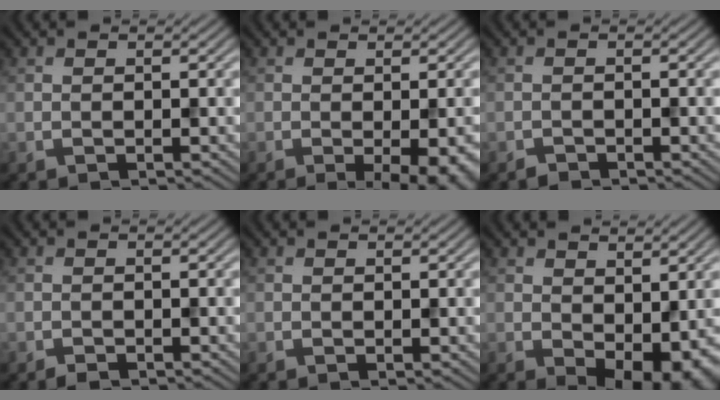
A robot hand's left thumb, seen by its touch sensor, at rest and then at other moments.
{"total": 5.9, "force": [-1.9, 1.5, 5.3], "torque": [-0.070, -0.010, -0.018]}
{"total": 0.9, "force": [-0.8, 0.3, 0.1], "torque": [-0.001, -0.001, -0.016]}
{"total": 0.8, "force": [-0.6, 0.3, 0.3], "torque": [-0.005, -0.001, -0.010]}
{"total": 0.0}
{"total": 6.8, "force": [-0.3, 3.9, 5.6], "torque": [-0.077, -0.019, 0.009]}